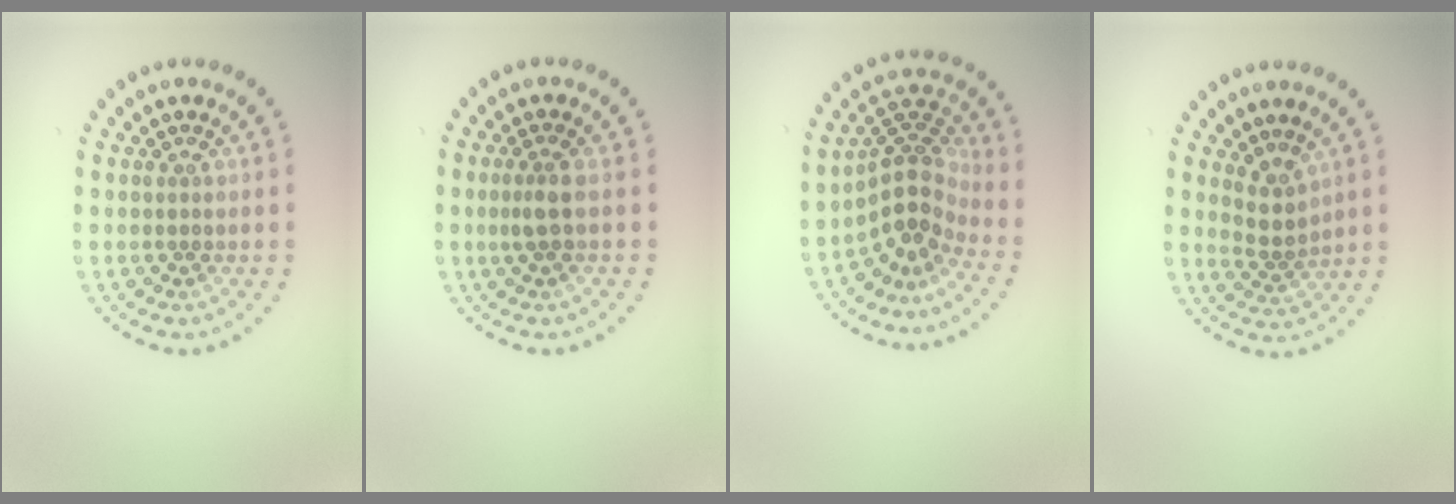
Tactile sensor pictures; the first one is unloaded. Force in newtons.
{"total": 1.5, "press": 1.2, "slide": 0.9}
{"total": 4.0, "press": 2.8, "slide": 2.8}
{"total": 2.3, "press": 1.7, "slide": 1.6}